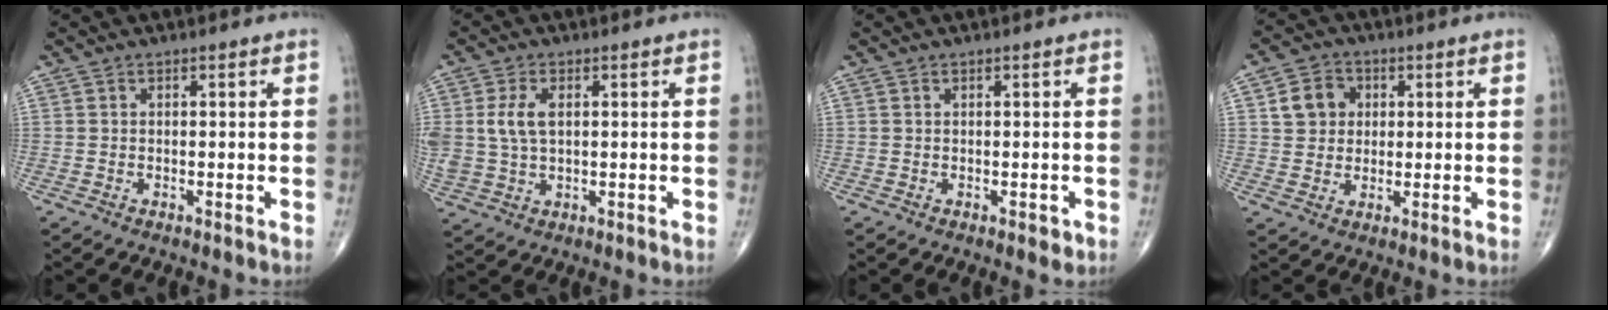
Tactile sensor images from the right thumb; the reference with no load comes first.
{"total": 6.7, "force": [1.3, 4.0, 5.3], "torque": [-0.120, 0.003, 0.030]}
{"total": 1.1, "force": [-0.2, 0.5, 0.9], "torque": [-0.005, -0.001, -0.003]}
{"total": 6.6, "force": [1.6, 5.7, 2.8], "torque": [-0.024, 0.000, 0.024]}